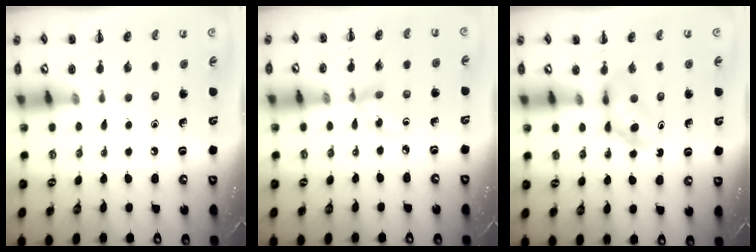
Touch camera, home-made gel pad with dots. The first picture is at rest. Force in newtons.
{"total": 2.9, "press": 2.9, "slide": 0.3}
{"total": 3.9, "press": 3.8, "slide": 1.1}